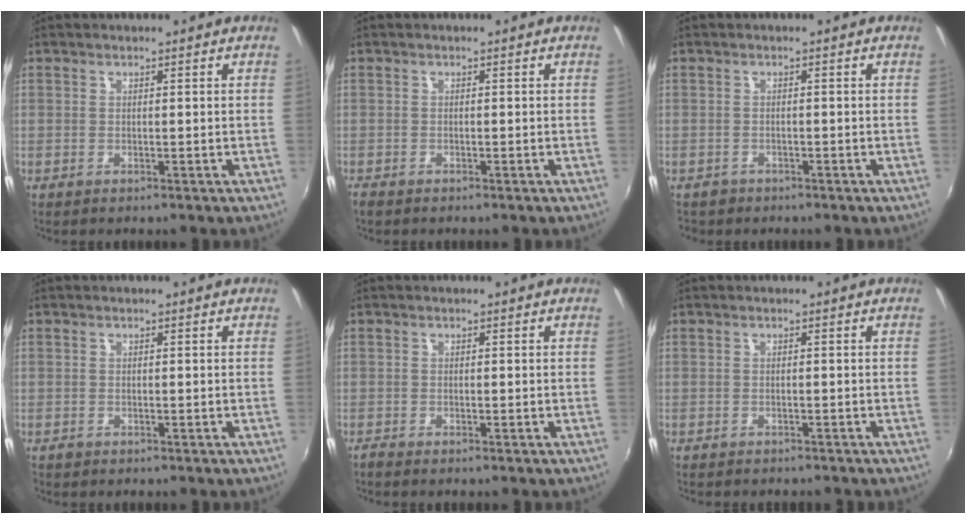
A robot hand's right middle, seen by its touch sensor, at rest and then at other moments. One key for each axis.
{"total": 1.3, "fx": -1.1, "fy": 0.4, "fz": 0.5, "tx": -0.014, "ty": -0.004, "tz": -0.021}
{"total": 2.0, "fx": -1.3, "fy": 1.5, "fz": 0.3, "tx": -0.012, "ty": -0.003, "tz": -0.020}
{"total": 0.6, "fx": -0.5, "fy": 0.4, "fz": 0.0, "tx": -0.002, "ty": -0.002, "tz": -0.009}
{"total": 0.7, "fx": -0.7, "fy": -0.1, "fz": 0.3, "tx": -0.007, "ty": -0.001, "tz": -0.014}
{"total": 2.5, "fx": -2.3, "fy": 0.5, "fz": 0.8, "tx": -0.022, "ty": -0.011, "tz": -0.033}